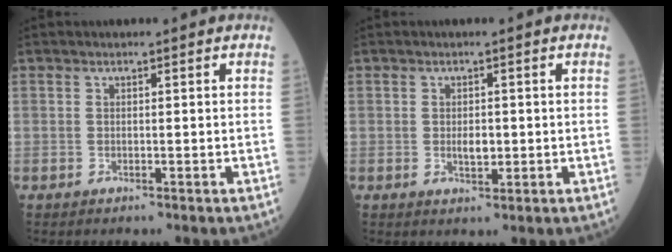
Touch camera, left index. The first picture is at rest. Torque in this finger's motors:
{"motor_torque": [0.50, 0.15, 0.03, 0.02]}